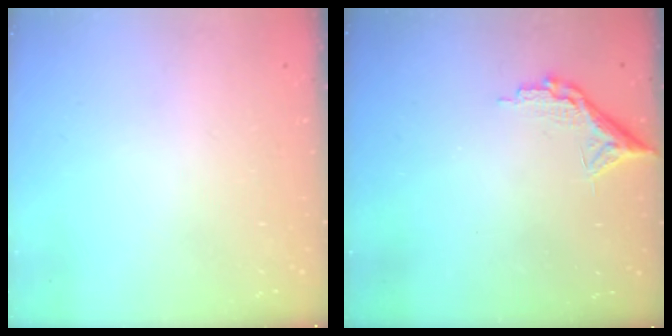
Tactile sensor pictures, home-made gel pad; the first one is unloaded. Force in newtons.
{"total": 8.7, "press": 8.6, "slide": 0.5}